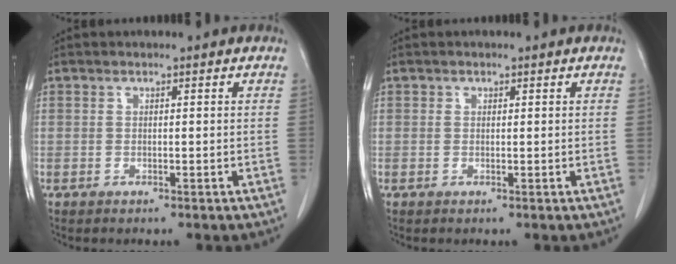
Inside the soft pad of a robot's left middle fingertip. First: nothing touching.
{"total": 0.0}